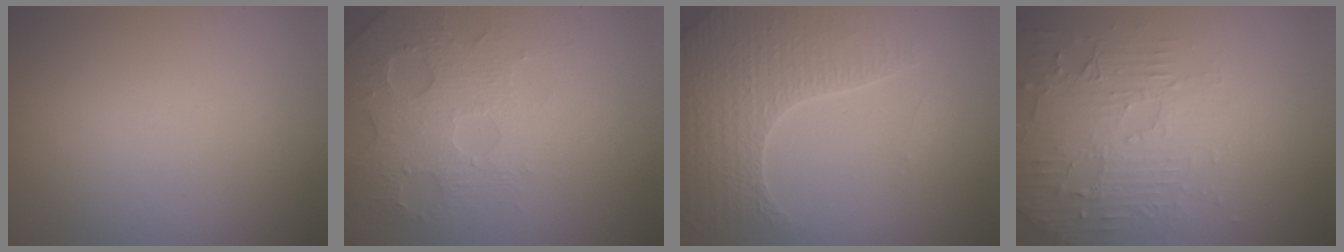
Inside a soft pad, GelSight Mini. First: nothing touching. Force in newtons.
{"total": 4.3, "press": 4.0, "slide": 1.6}
{"total": 6.0, "press": 4.8, "slide": 3.5}
{"total": 4.8, "press": 3.3, "slide": 3.4}